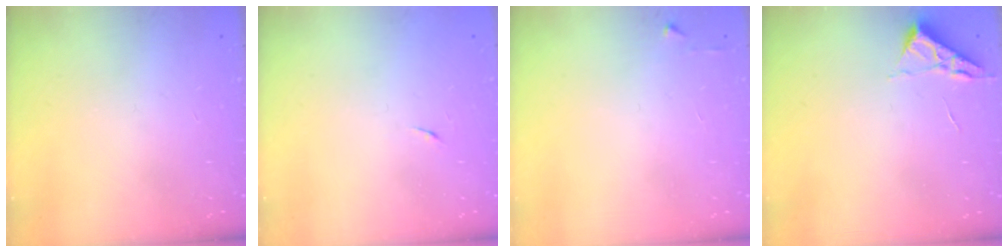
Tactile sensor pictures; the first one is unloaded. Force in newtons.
{"total": 3.8, "press": 3.7, "slide": 0.8}
{"total": 2.4, "press": 2.4, "slide": 0.3}
{"total": 3.5, "press": 3.4, "slide": 0.5}